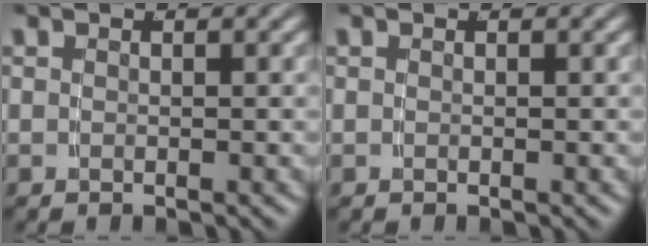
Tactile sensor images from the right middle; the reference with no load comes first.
{"total": 0.0}